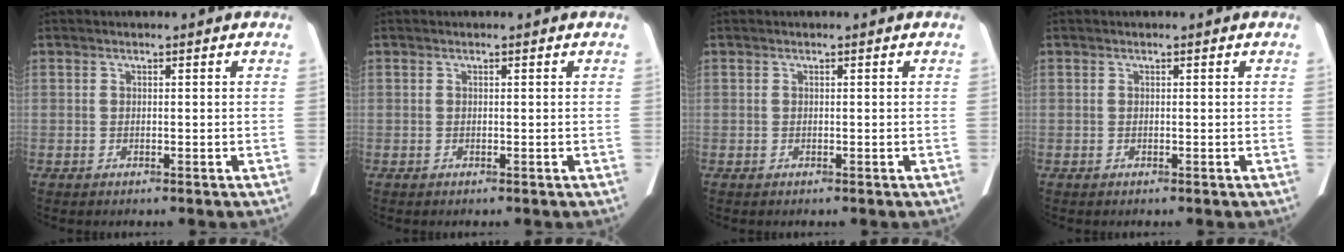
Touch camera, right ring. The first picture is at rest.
{"total": 0.0}
{"total": 0.0}
{"total": 0.0}